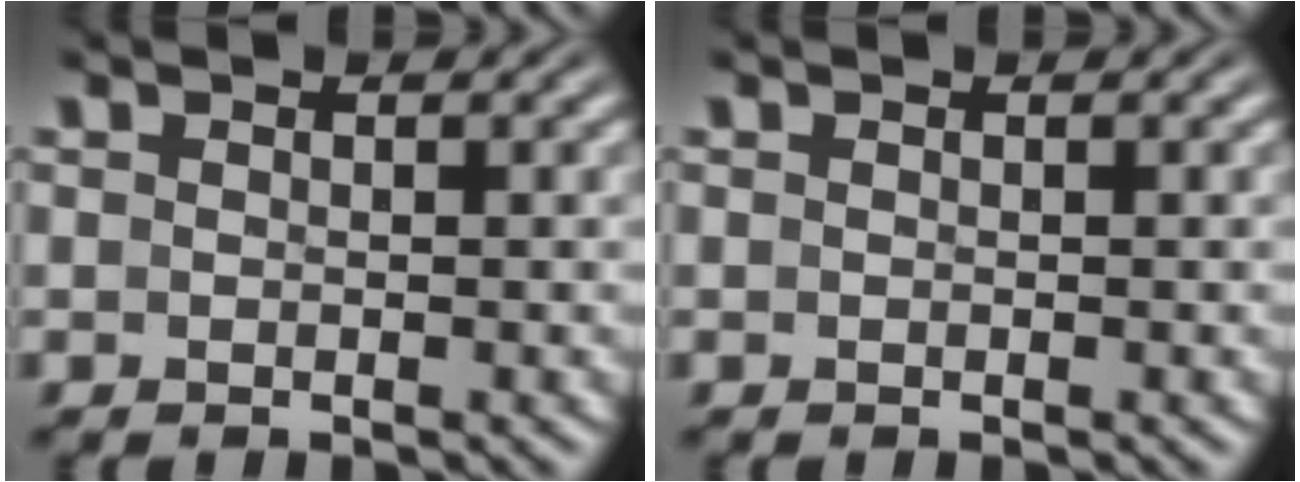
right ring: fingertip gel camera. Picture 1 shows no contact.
{"total": 0.0}